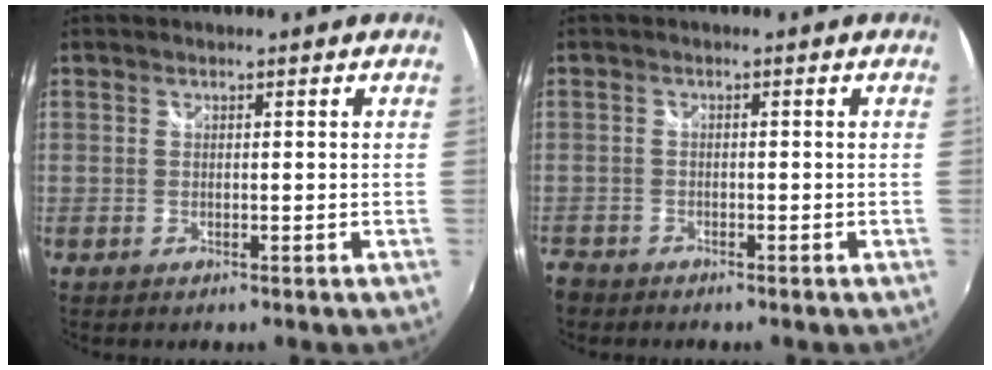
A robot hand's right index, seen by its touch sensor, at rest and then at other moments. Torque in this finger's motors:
{"motor_torque": [-0.38, -0.44, -1.06, -0.21]}